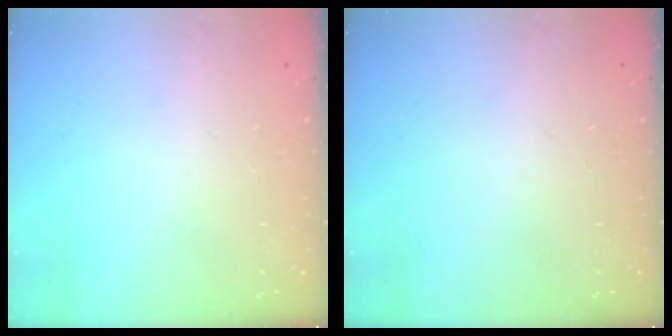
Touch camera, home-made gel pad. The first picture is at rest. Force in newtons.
{"total": 0.0}